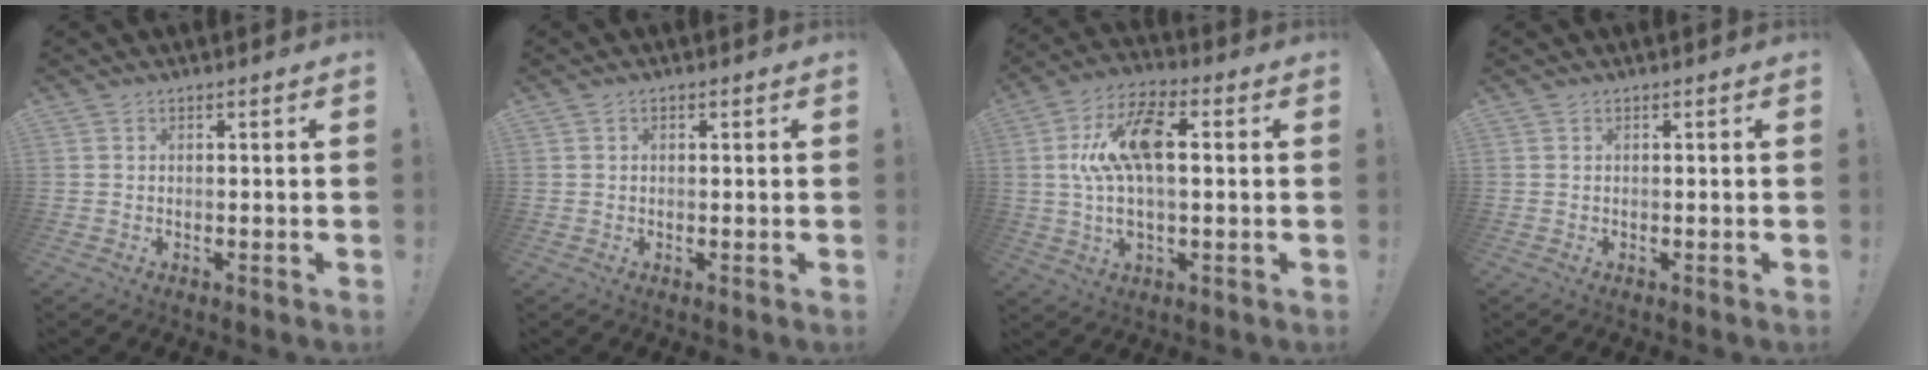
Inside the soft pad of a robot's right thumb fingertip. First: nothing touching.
{"total": 0.7, "force": [0.0, 0.6, 0.4], "torque": [-0.007, 0.003, 0.001]}
{"total": 13.1, "force": [1.9, 6.1, 11.5], "torque": [-0.191, -0.002, 0.033]}
{"total": 0.0}